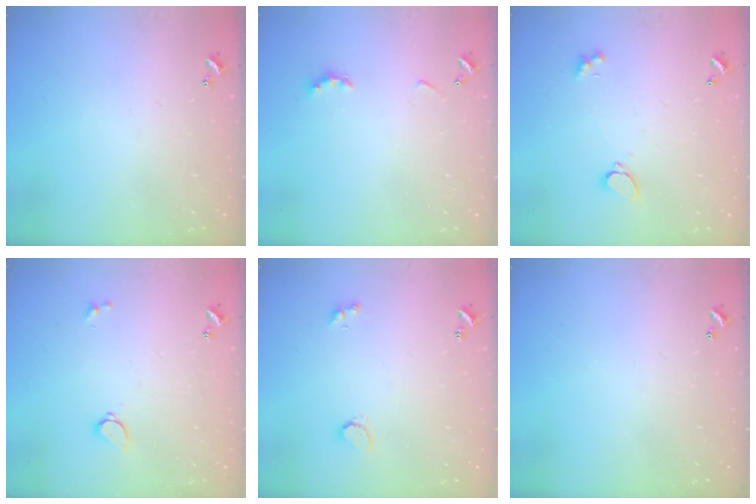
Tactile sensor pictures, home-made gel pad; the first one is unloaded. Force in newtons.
{"total": 2.9, "press": 2.8, "slide": 0.6}
{"total": 2.1, "press": 1.8, "slide": 1.0}
{"total": 1.7, "press": 1.6, "slide": 0.5}
{"total": 2.3, "press": 2.3, "slide": 0.5}
{"total": 0.0}